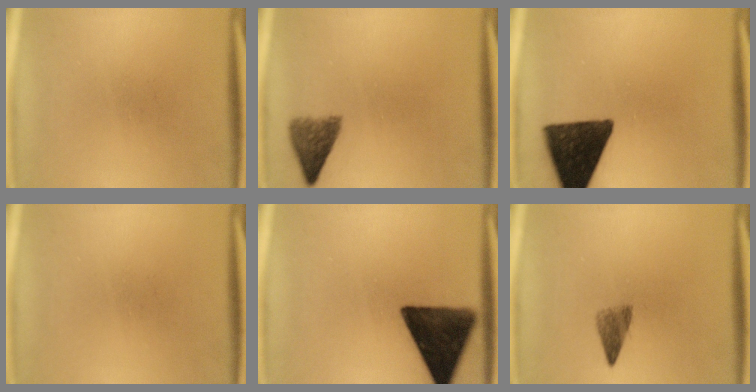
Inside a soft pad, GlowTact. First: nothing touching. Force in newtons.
{"total": 4.1}
{"total": 14.9}
{"total": 0.0}
{"total": 15.0}
{"total": 2.8}